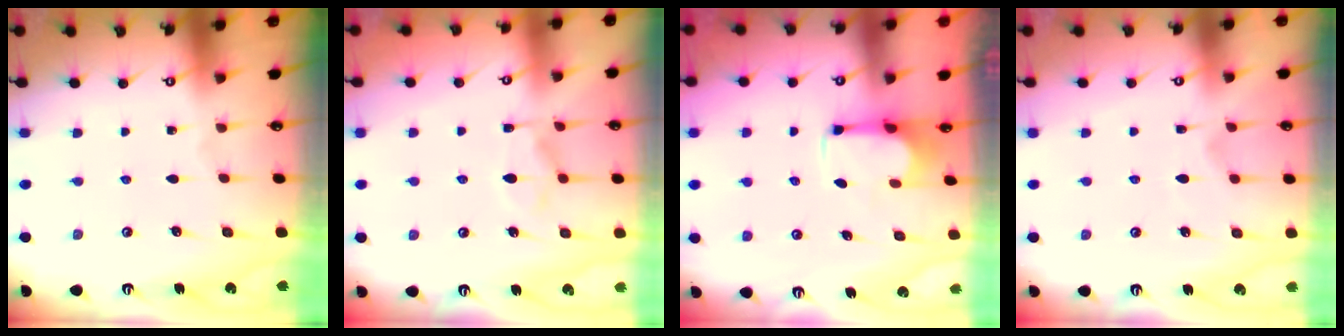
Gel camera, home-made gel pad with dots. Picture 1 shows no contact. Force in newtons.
{"total": 1.9, "press": 1.4, "slide": 1.2}
{"total": 2.7, "press": 2.5, "slide": 0.9}
{"total": 2.2, "press": 1.9, "slide": 1.1}